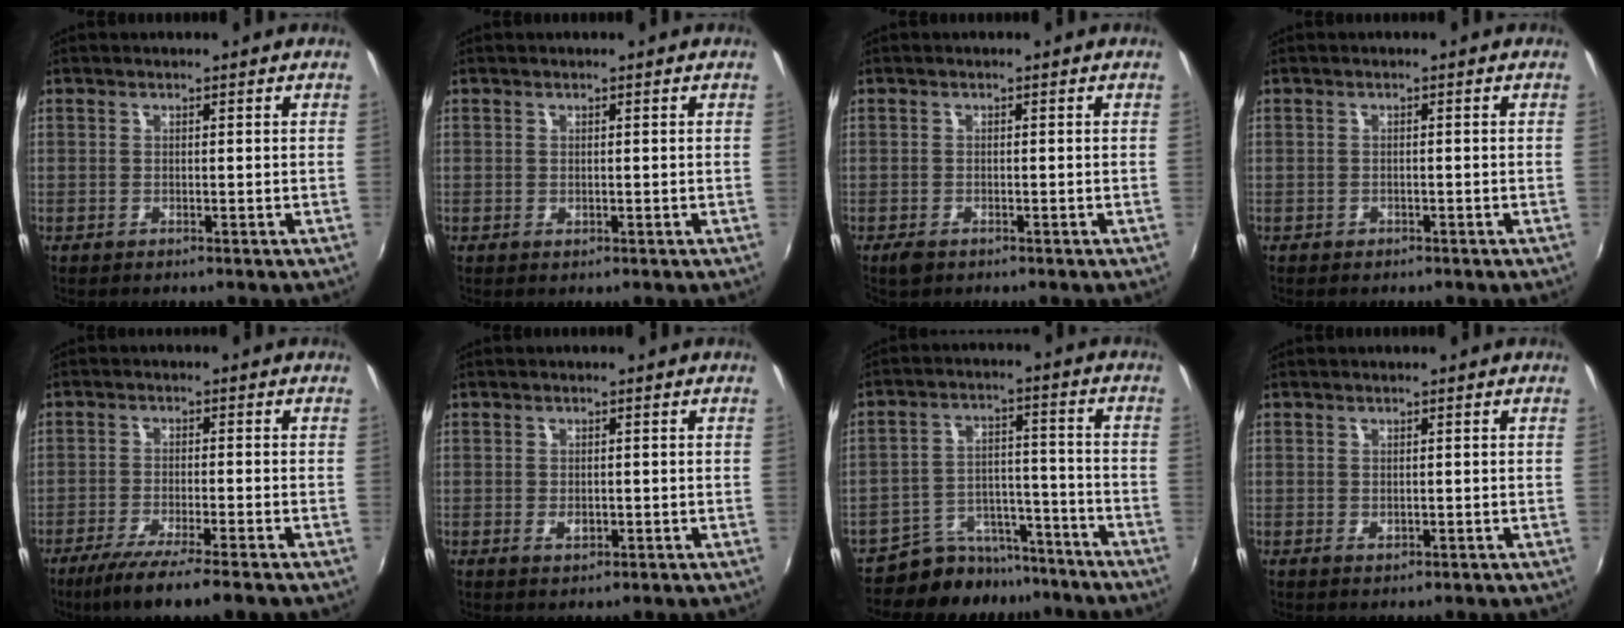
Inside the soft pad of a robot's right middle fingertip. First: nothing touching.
{"total": 0.0}
{"total": 2.0, "force": [-1.4, 1.0, 1.0], "torque": [-0.021, -0.006, -0.027]}
{"total": 1.2, "force": [-0.9, 0.7, 0.3], "torque": [-0.010, -0.001, -0.010]}
{"total": 8.9, "force": [-6.6, -0.1, 6.0], "torque": [-0.128, -0.028, -0.110]}
{"total": 1.8, "force": [-0.3, 1.1, 1.3], "torque": [-0.021, -0.001, -0.004]}
{"total": 11.3, "force": [-10.0, 4.7, 2.1], "torque": [-0.043, 0.036, -0.142]}
{"total": 0.6, "force": [0.1, 0.4, 0.4], "torque": [-0.004, 0.000, 0.004]}